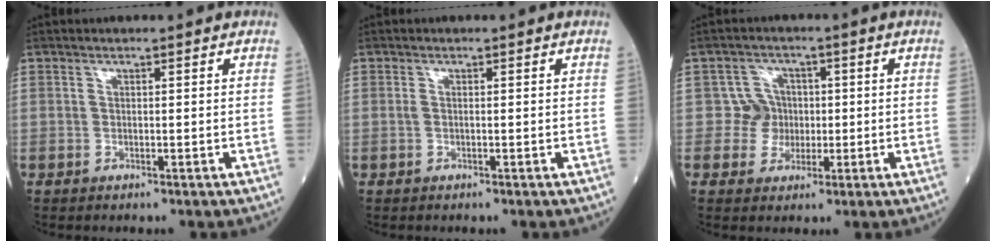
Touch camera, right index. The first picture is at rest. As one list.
[{"total": 0.7, "force": [0.0, 0.4, 0.7], "torque": [-0.019, -0.001, -0.001]}, {"total": 4.2, "force": [-0.1, 4.2, 0.1], "torque": [0.010, 0.010, -0.002]}]